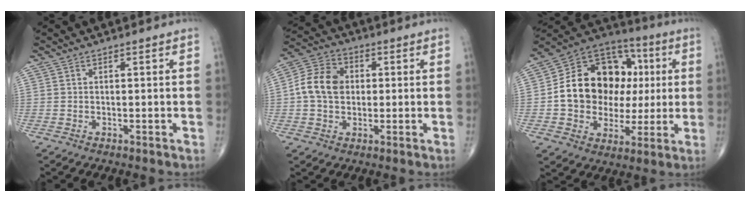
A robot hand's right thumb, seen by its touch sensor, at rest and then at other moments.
{"total": 10.0, "force": [0.5, 7.8, 6.2], "torque": [-0.100, 0.021, 0.000]}
{"total": 21.5, "force": [1.7, 16.5, 13.6], "torque": [-0.176, 0.034, 0.036]}